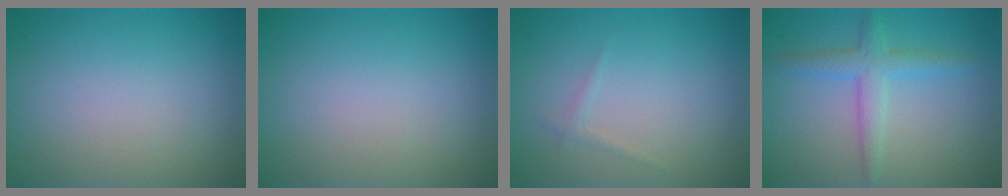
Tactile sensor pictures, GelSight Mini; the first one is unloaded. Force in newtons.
{"total": 0.0}
{"total": 0.6, "press": 0.6, "slide": 0.1}
{"total": 3.0, "press": 3.0, "slide": 0.1}